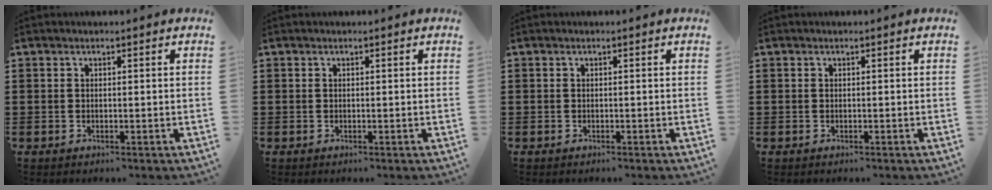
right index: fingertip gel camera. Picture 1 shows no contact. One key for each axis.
{"total": 0.0}
{"total": 0.0}
{"total": 0.0}